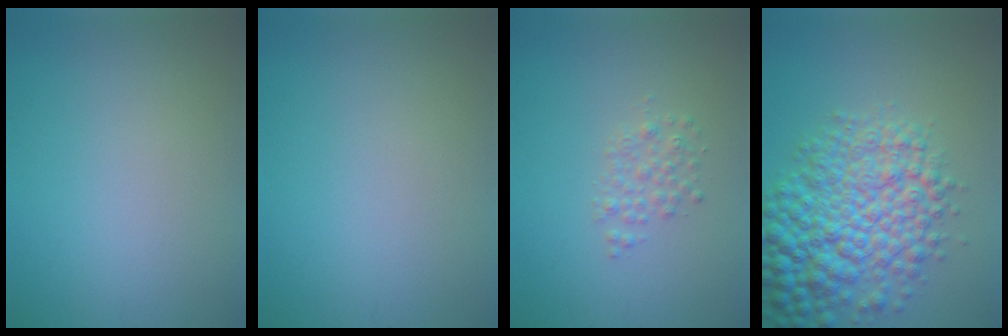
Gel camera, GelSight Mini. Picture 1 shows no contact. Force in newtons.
{"total": 0.0}
{"total": 1.5, "press": 1.5, "slide": 0.0}
{"total": 9.0, "press": 9.0, "slide": 0.2}